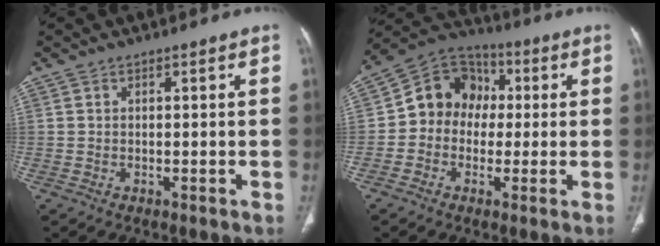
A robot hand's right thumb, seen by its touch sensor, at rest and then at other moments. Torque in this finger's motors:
{"motor_torque": [-0.14, 0.94, 1.08, -0.30, 0.08]}